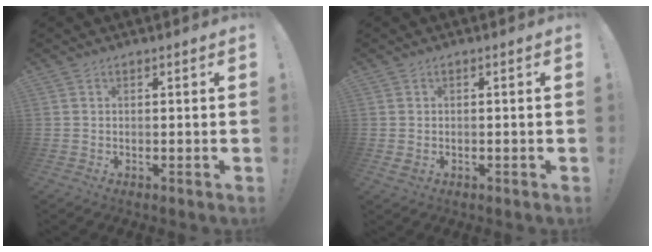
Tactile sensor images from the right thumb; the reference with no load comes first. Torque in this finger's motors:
{"motor_torque": [-0.17, 0.19, 0.20, 0.04, 0.01]}